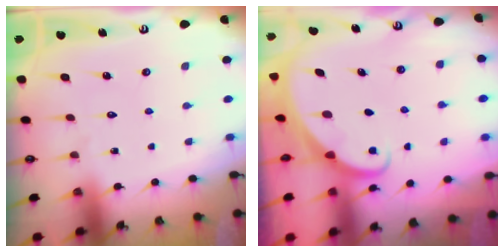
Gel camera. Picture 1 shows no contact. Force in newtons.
{"total": 1.7, "press": 1.6, "slide": 0.1}